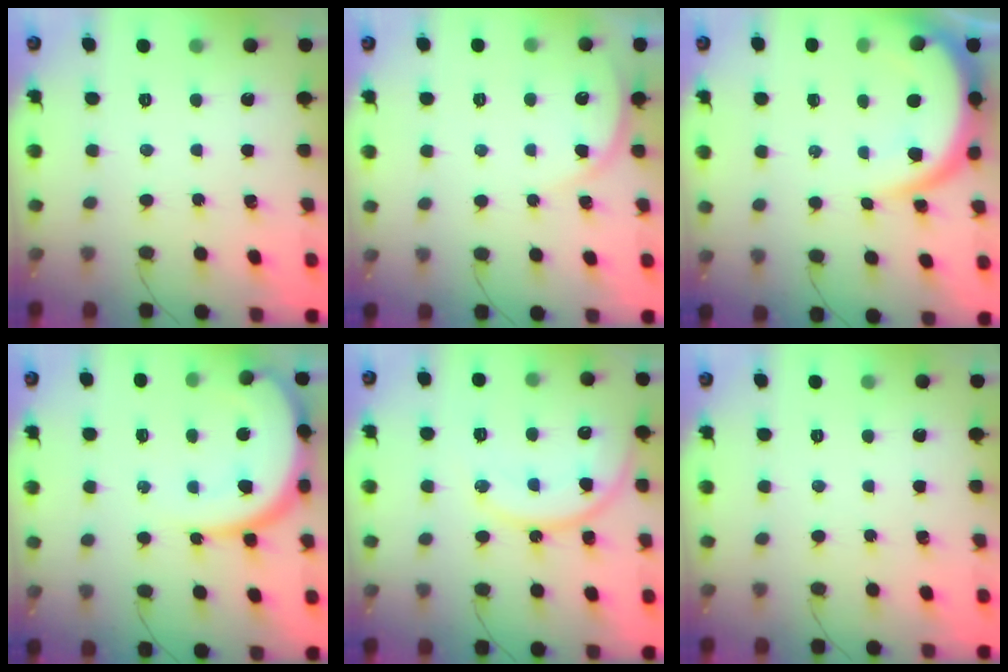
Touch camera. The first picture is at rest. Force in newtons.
{"total": 4.6, "press": 4.2, "slide": 1.8}
{"total": 10.9, "press": 10.9, "slide": 0.6}
{"total": 13.4, "press": 13.3, "slide": 1.4}
{"total": 14.0, "press": 14.0, "slide": 1.2}
{"total": 0.0}